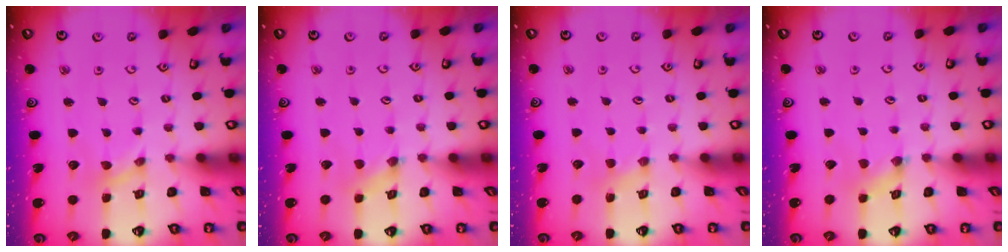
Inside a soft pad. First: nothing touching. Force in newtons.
{"total": 0.0}
{"total": 1.8, "press": 1.7, "slide": 0.4}
{"total": 0.7, "press": 0.7, "slide": 0.2}